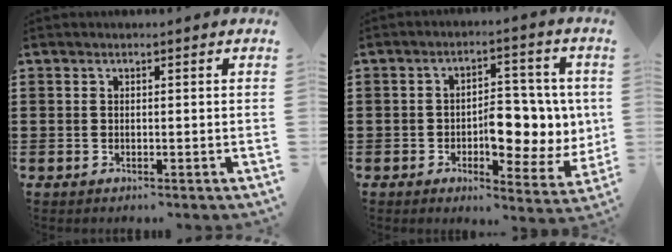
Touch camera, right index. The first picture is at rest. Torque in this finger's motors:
{"motor_torque": [1.80, -0.34, 0.74, 0.16]}